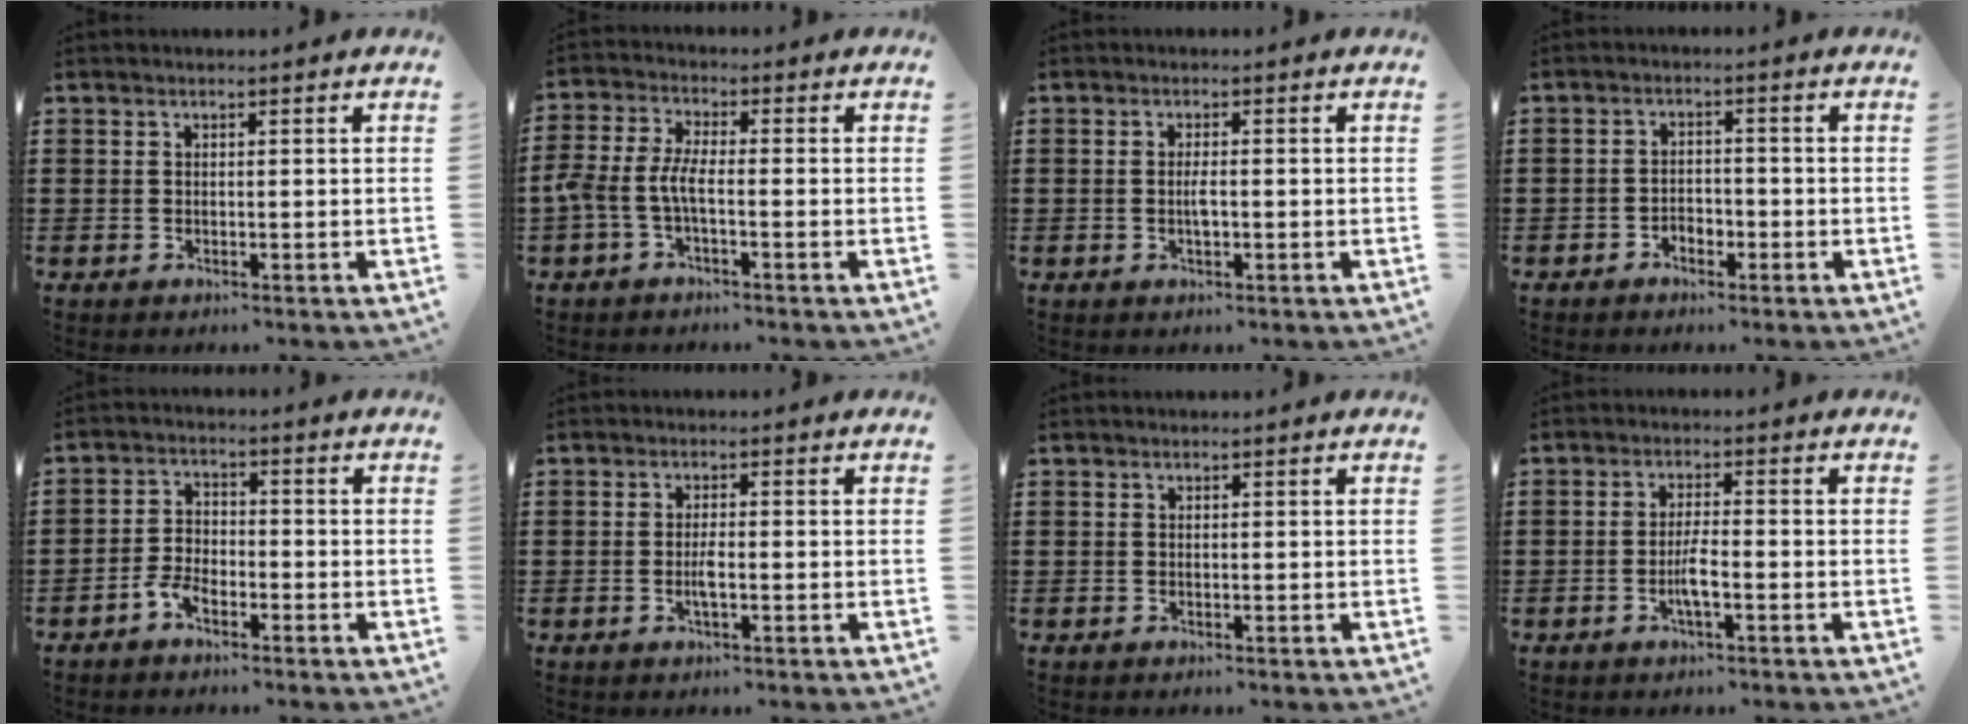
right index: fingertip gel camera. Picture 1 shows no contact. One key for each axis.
{"total": 4.2, "fx": -1.6, "fy": 1.1, "fz": 3.7, "tx": -0.101, "ty": -0.010, "tz": -0.041}
{"total": 2.0, "fx": -0.3, "fy": 0.6, "fz": 1.9, "tx": -0.036, "ty": 0.001, "tz": -0.006}
{"total": 2.0, "fx": -1.6, "fy": 1.1, "fz": 0.5, "tx": -0.014, "ty": 0.002, "tz": -0.034}
{"total": 3.5, "fx": -2.4, "fy": 1.8, "fz": 1.7, "tx": -0.046, "ty": 0.005, "tz": -0.053}
{"total": 2.2, "fx": -0.6, "fy": 0.4, "fz": 2.1, "tx": -0.046, "ty": -0.003, "tz": -0.013}
{"total": 0.0}
{"total": 3.3, "fx": -1.3, "fy": 0.4, "fz": 3.0, "tx": -0.067, "ty": -0.006, "tz": -0.028}